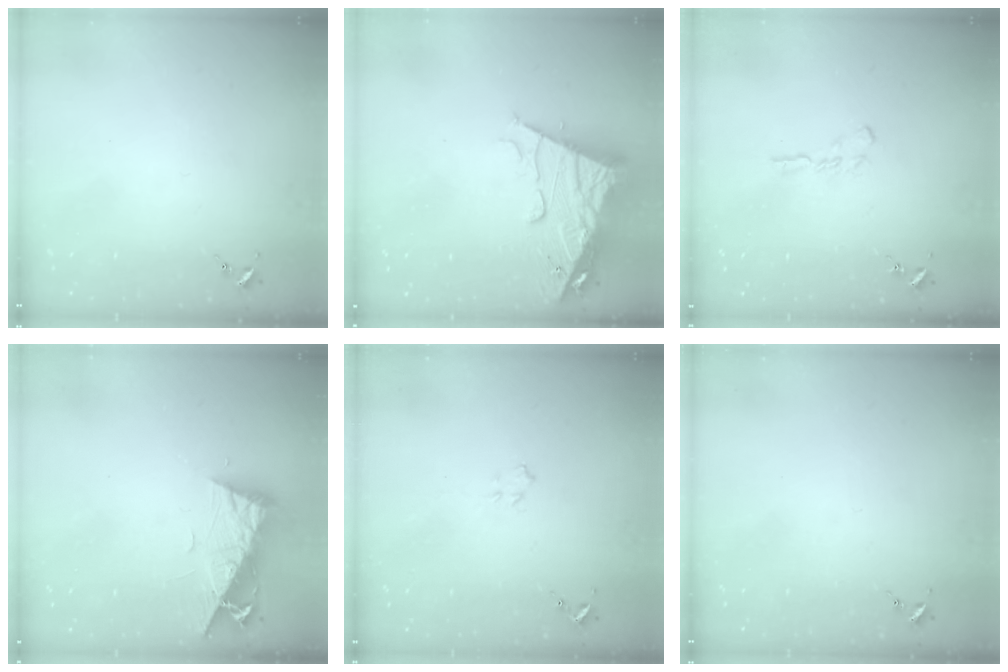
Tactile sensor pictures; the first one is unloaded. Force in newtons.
{"total": 15.2, "press": 15.1, "slide": 1.8}
{"total": 5.6, "press": 5.5, "slide": 0.4}
{"total": 9.3, "press": 9.2, "slide": 1.1}
{"total": 3.9, "press": 3.9, "slide": 0.6}
{"total": 0.0}